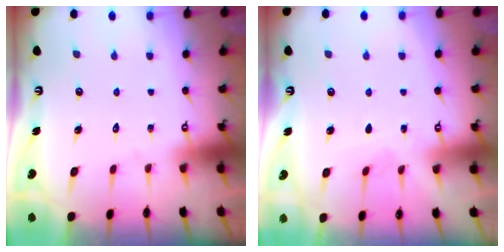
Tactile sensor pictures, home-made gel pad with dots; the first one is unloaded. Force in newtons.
{"total": 2.7, "press": 2.7, "slide": 0.3}